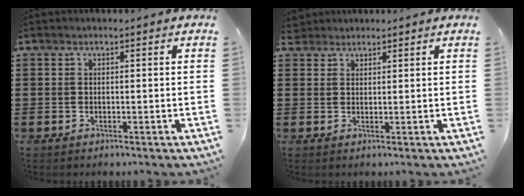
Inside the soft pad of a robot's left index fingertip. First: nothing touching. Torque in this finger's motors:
{"motor_torque": [0.28, -0.28, -0.02, -0.02]}